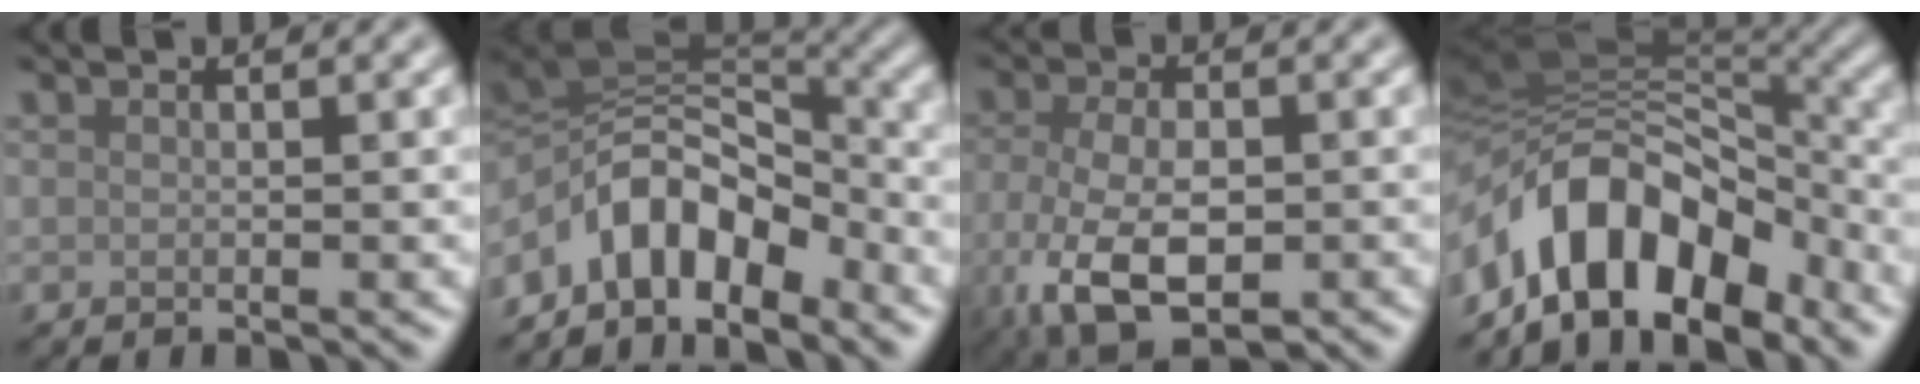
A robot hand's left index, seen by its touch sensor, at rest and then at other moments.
{"total": 7.9, "force": [-4.4, 4.2, 5.1], "torque": [-0.066, 0.015, -0.094]}
{"total": 9.4, "force": [-3.6, 5.0, 7.1], "torque": [-0.153, -0.026, -0.054]}
{"total": 10.9, "force": [-5.3, 5.9, 7.4], "torque": [-0.110, 0.022, -0.095]}